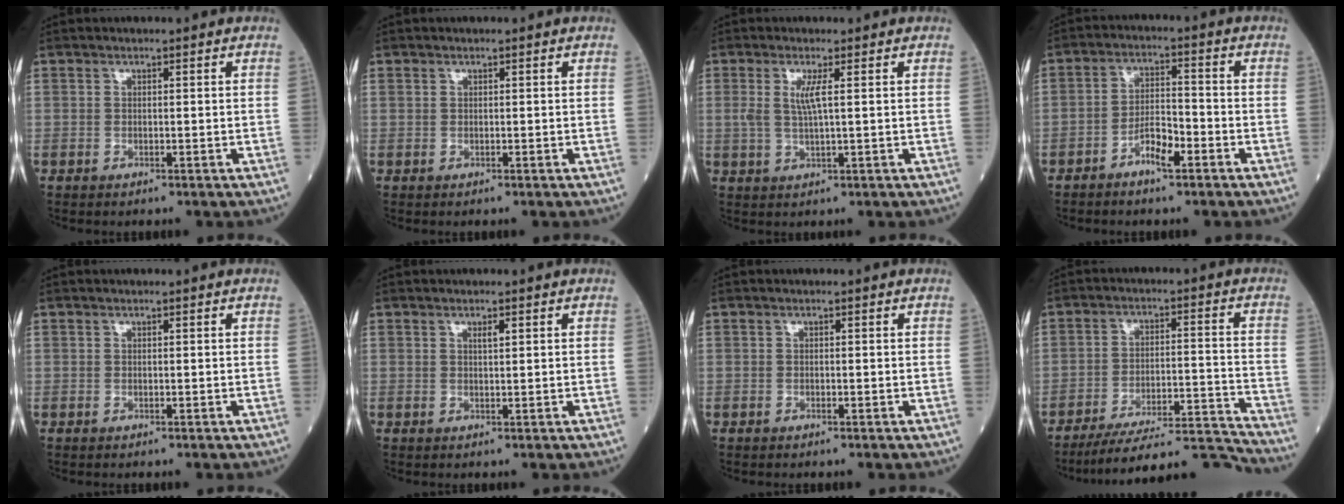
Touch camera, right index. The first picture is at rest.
{"total": 0.0}
{"total": 3.2, "force": [0.7, 0.0, 3.1], "torque": [-0.069, 0.000, 0.015]}
{"total": 4.8, "force": [-3.0, 1.3, 3.6], "torque": [-0.069, 0.009, -0.056]}
{"total": 0.0}
{"total": 0.9, "force": [0.5, 0.1, 0.8], "torque": [-0.015, -0.003, 0.008]}
{"total": 0.0}
{"total": 15.6, "force": [-15.1, -0.3, 4.1], "torque": [-0.056, 0.021, -0.232]}